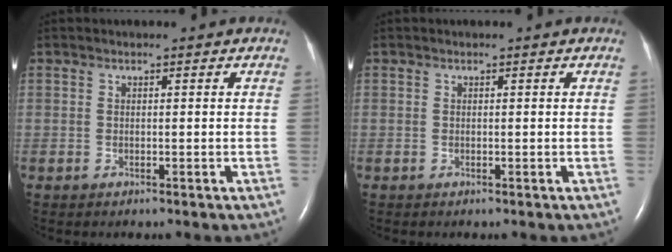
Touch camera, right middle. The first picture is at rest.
{"total": 0.0}